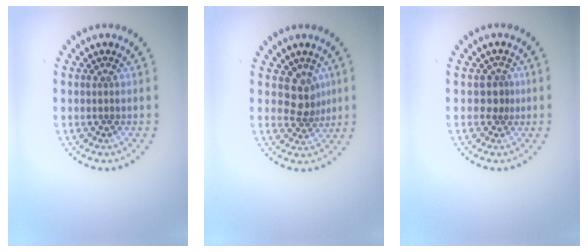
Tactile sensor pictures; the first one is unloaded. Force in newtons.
{"total": 2.5, "press": 1.9, "slide": 1.7}
{"total": 1.1, "press": 0.7, "slide": 0.9}